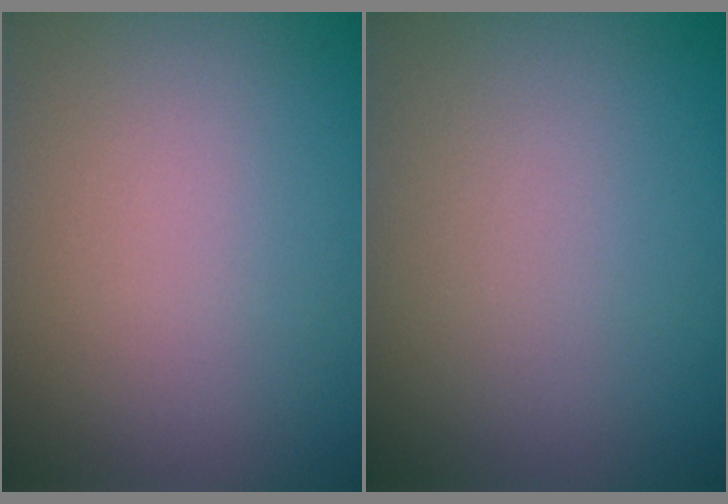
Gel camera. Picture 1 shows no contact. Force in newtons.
{"total": 0.0}